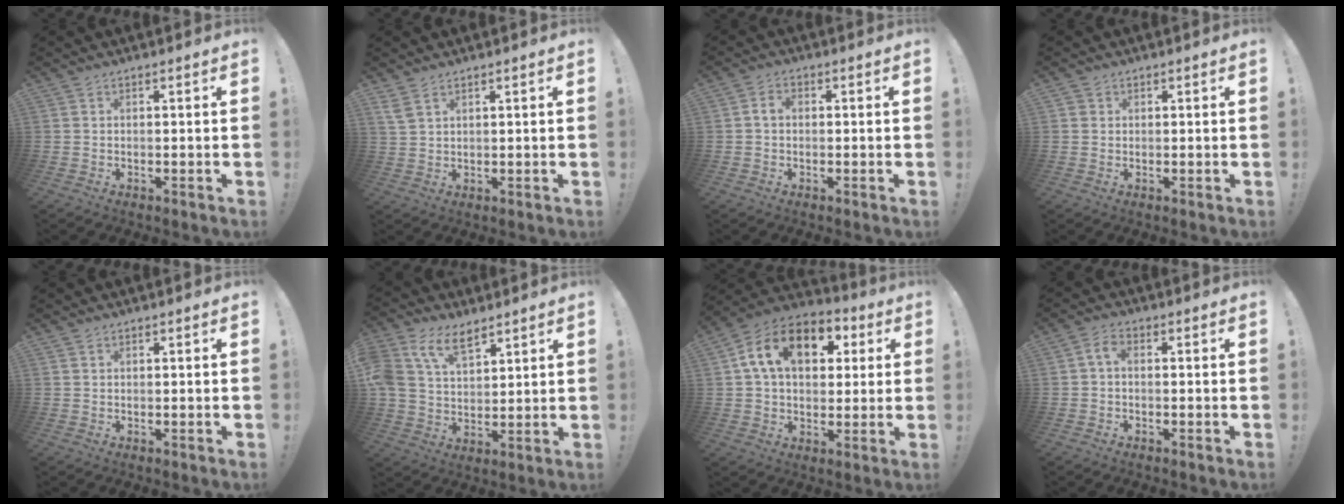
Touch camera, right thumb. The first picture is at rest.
{"total": 4.1, "force": [2.8, 1.8, 2.4], "torque": [-0.047, -0.010, 0.056]}
{"total": 2.8, "force": [-0.1, 1.9, 2.1], "torque": [-0.034, 0.008, -0.004]}
{"total": 1.5, "force": [0.8, 1.2, 0.2], "torque": [-0.001, -0.002, 0.014]}
{"total": 0.6, "force": [0.5, 0.4, 0.1], "torque": [0.001, -0.001, 0.010]}
{"total": 12.9, "force": [7.8, 7.7, 6.8], "torque": [-0.146, -0.036, 0.150]}
{"total": 16.4, "force": [5.4, 11.3, 10.7], "torque": [-0.173, 0.002, 0.098]}
{"total": 3.1, "force": [-0.2, 1.6, 2.6], "torque": [-0.057, 0.008, -0.005]}